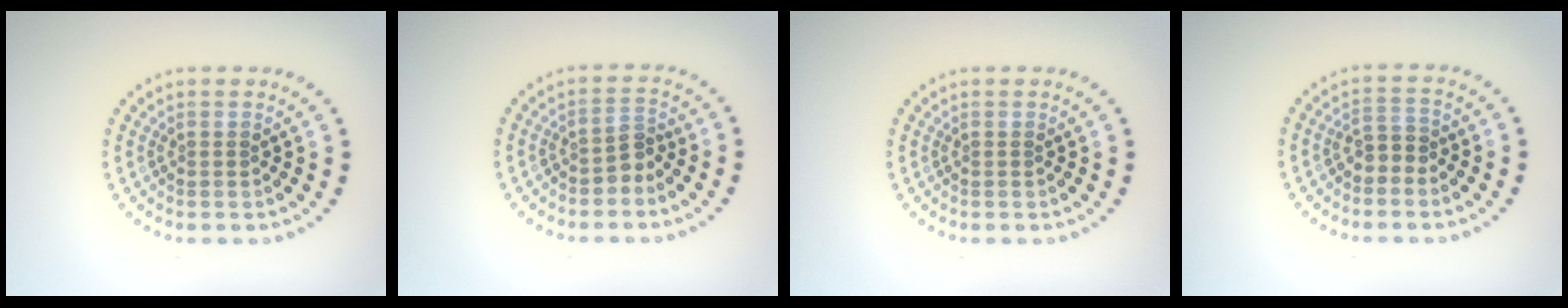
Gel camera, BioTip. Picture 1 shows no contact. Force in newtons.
{"total": 1.6, "press": 1.3, "slide": 1.0}
{"total": 0.0}
{"total": 1.8, "press": 1.6, "slide": 0.9}